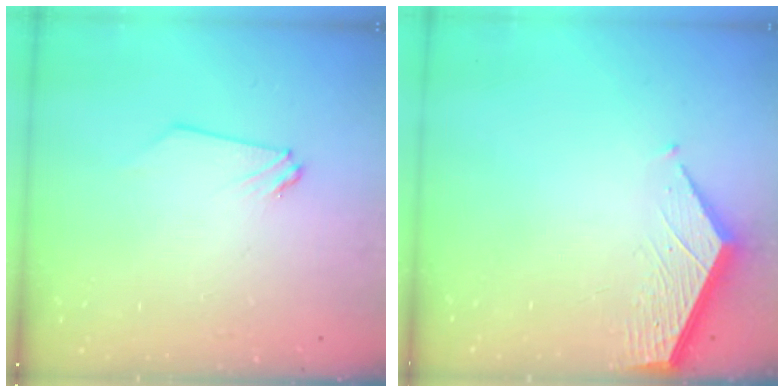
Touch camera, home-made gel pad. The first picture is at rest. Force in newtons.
{"total": 3.4, "press": 3.4, "slide": 0.4}